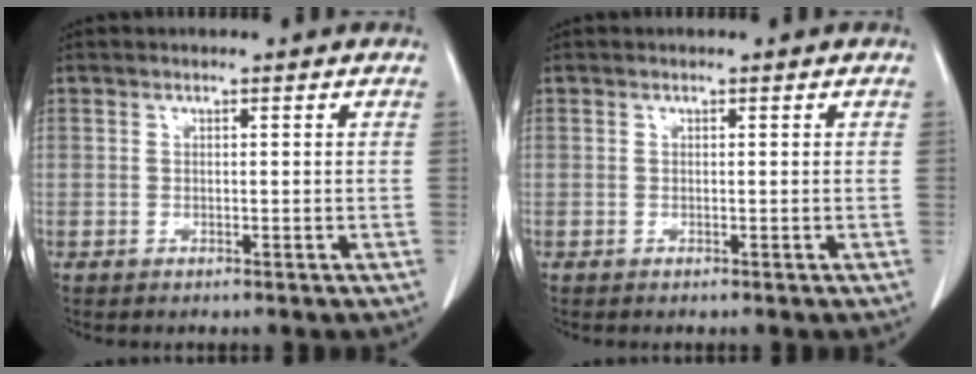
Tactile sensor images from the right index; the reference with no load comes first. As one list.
[{"total": 0.0}]